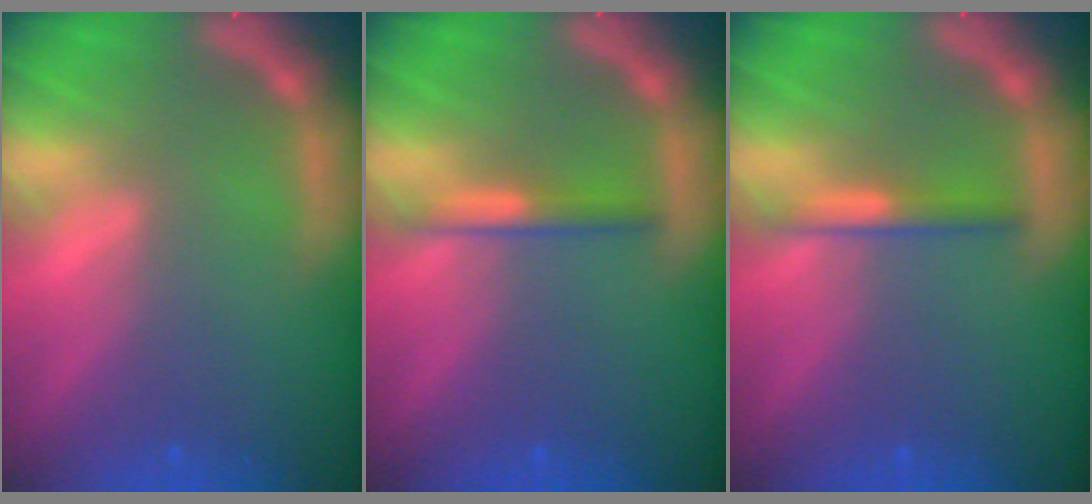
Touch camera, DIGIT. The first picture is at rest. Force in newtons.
{"total": 1.9}
{"total": 1.9}